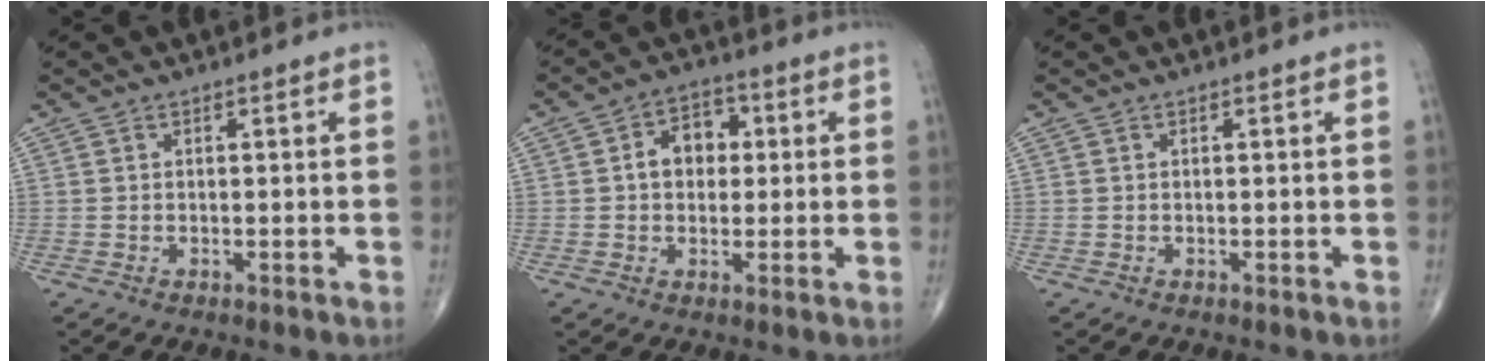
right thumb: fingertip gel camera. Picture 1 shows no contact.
{"total": 7.1, "force": [0.9, 5.3, 4.7], "torque": [-0.047, 0.016, 0.006]}
{"total": 0.0}